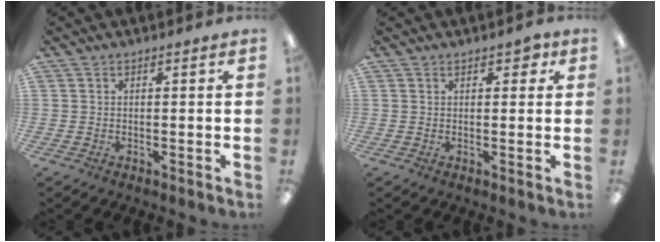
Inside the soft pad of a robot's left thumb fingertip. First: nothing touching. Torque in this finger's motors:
{"motor_torque": [-0.13, 0.01, -0.18, -0.19, 0.06]}